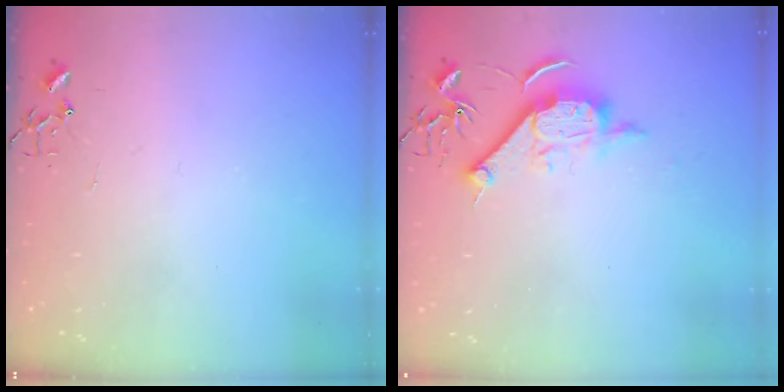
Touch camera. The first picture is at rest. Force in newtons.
{"total": 11.3, "press": 11.3, "slide": 0.5}